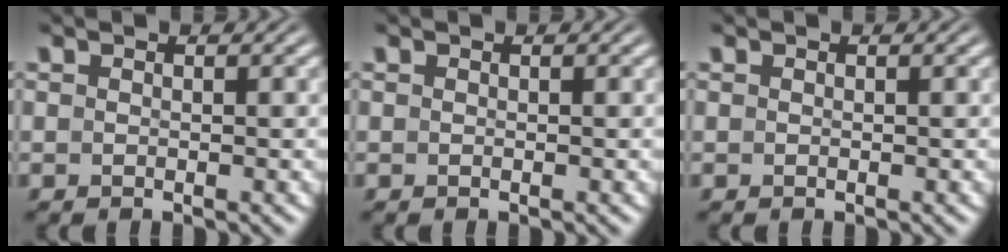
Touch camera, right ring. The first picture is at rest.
{"total": 0.0}
{"total": 0.0}